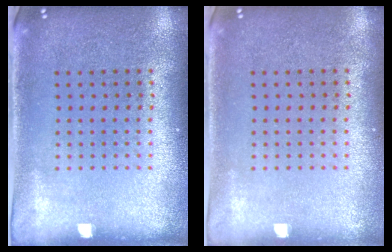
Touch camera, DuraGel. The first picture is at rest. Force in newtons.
{"total": 0.0}